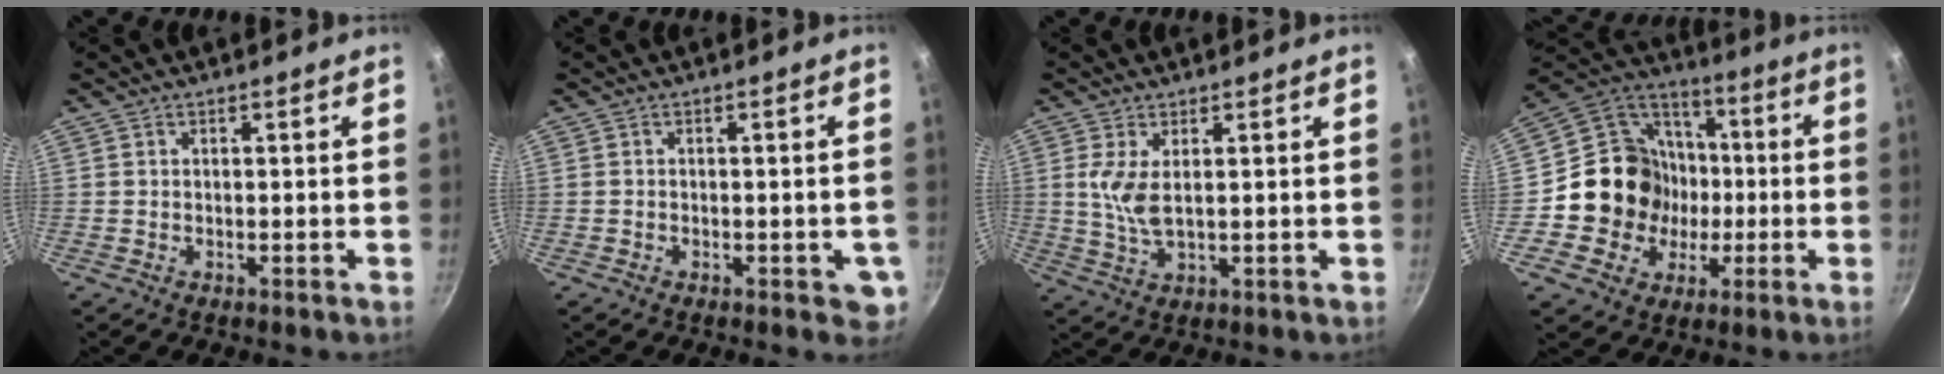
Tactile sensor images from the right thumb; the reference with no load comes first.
{"total": 4.2, "force": [-1.3, 2.1, 3.4], "torque": [-0.022, 0.003, -0.015]}
{"total": 5.5, "force": [1.3, 2.3, 4.8], "torque": [-0.102, -0.008, 0.031]}
{"total": 17.7, "force": [-1.7, 16.5, 6.1], "torque": [-0.067, 0.031, -0.028]}